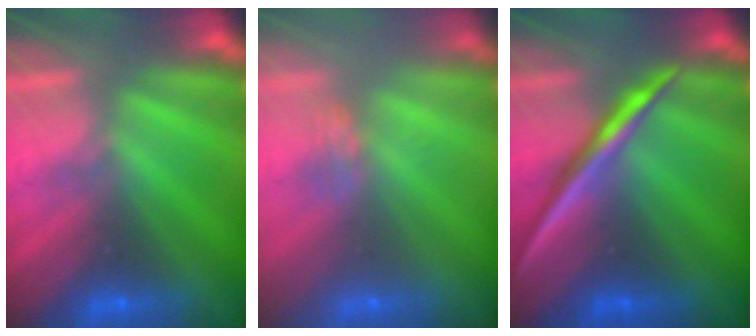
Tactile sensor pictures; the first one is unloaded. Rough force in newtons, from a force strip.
{"total": 2.4}
{"total": 2.2}